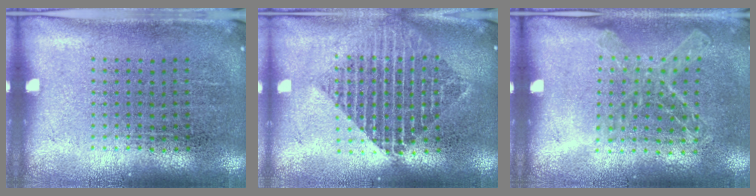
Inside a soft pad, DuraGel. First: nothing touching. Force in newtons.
{"total": 2.0, "press": 1.6, "slide": 1.2}
{"total": 1.1, "press": 1.1, "slide": 0.3}